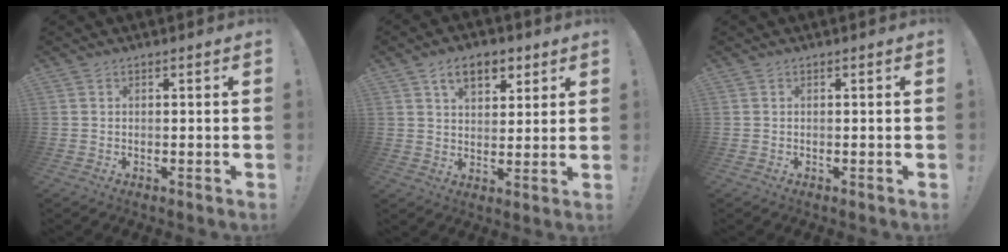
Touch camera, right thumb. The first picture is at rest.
{"total": 9.6, "force": [5.0, 5.8, 5.7], "torque": [-0.084, -0.008, 0.093]}
{"total": 0.0}